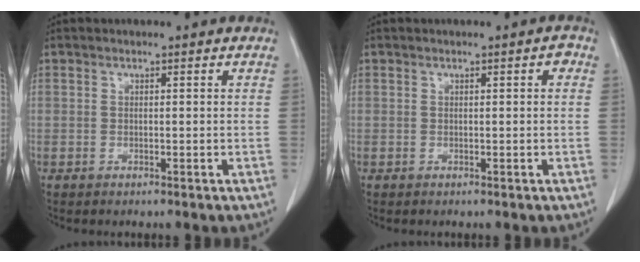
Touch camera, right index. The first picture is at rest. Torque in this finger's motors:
{"motor_torque": [0.11, -0.10, 0.06, 0.01]}